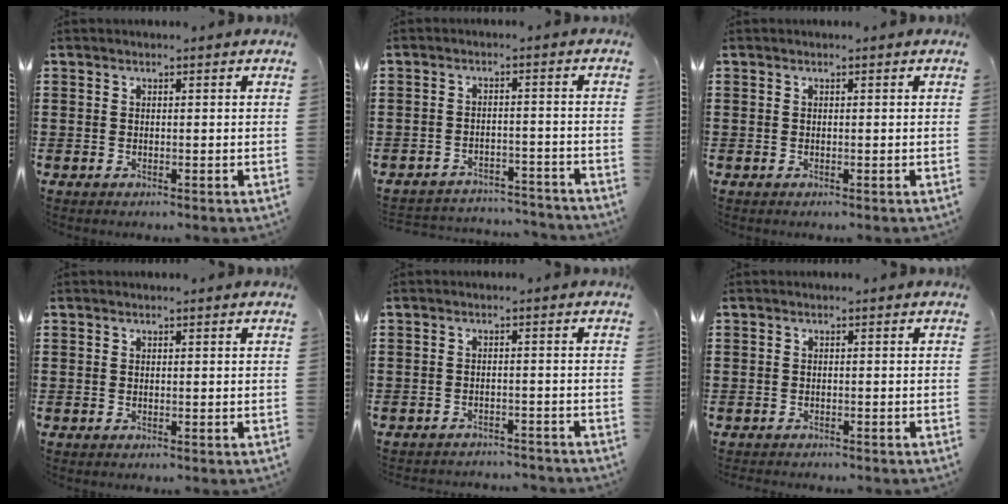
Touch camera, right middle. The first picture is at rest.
{"total": 3.5, "force": [-3.5, 0.4, 0.0], "torque": [-0.006, 0.002, -0.074]}
{"total": 0.0}
{"total": 0.0}
{"total": 2.3, "force": [-2.3, 0.2, -0.1], "torque": [-0.006, 0.000, -0.050]}
{"total": 1.0, "force": [-0.9, 0.2, -0.1], "torque": [0.001, 0.004, -0.022]}